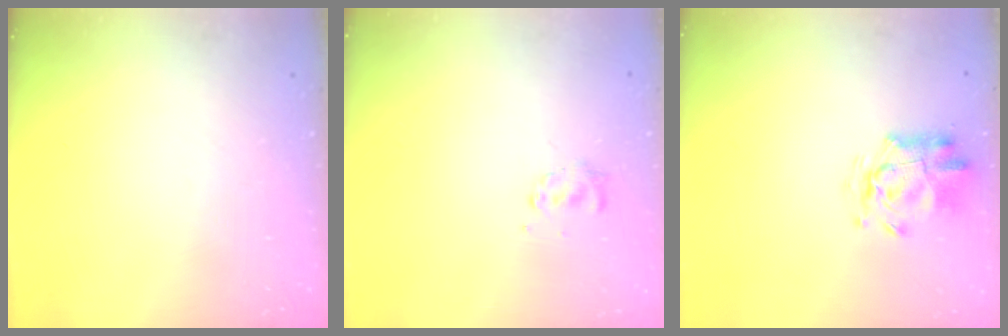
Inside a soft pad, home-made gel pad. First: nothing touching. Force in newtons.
{"total": 2.8, "press": 2.7, "slide": 0.8}
{"total": 3.5, "press": 3.2, "slide": 1.5}